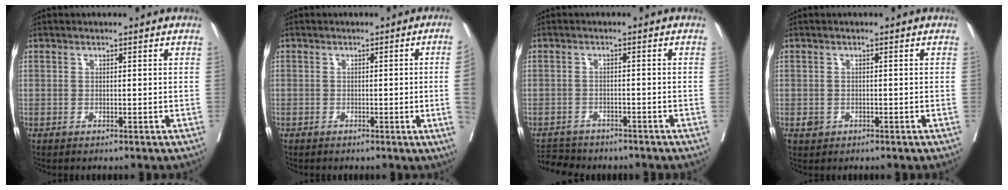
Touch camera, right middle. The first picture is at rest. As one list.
[{"total": 4.1, "force": [-0.7, -1.4, 3.8], "torque": [-0.040, -0.008, -0.009]}, {"total": 5.9, "force": [-5.5, 2.1, 0.8], "torque": [-0.013, -0.005, -0.083]}, {"total": 1.4, "force": [-0.5, 1.2, 0.4], "torque": [-0.006, 0.004, -0.004]}]